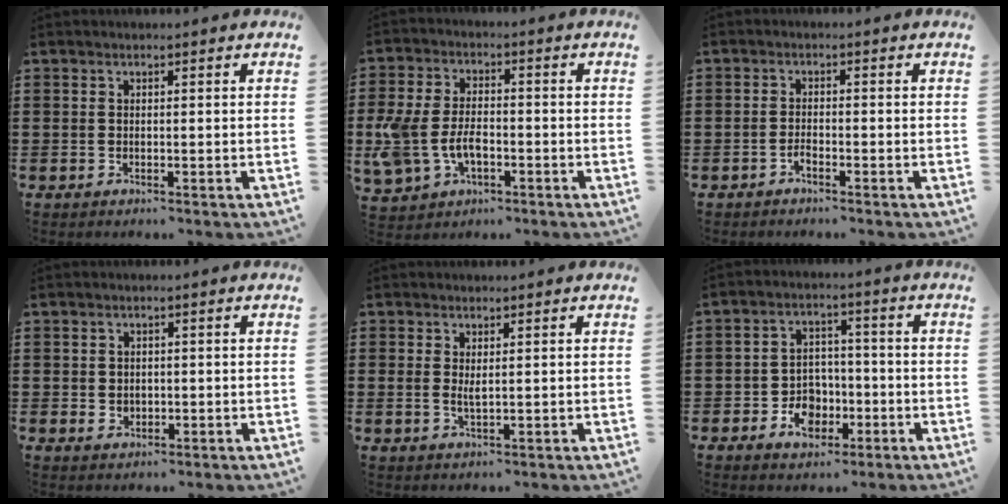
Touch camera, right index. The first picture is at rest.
{"total": 7.2, "force": [-1.8, 4.6, 5.2], "torque": [-0.134, 0.001, -0.040]}
{"total": 1.2, "force": [-1.1, 0.3, 0.4], "torque": [-0.011, -0.002, -0.020]}
{"total": 1.5, "force": [0.4, 1.4, 0.5], "torque": [-0.013, 0.008, 0.005]}
{"total": 1.6, "force": [0.9, 0.4, 1.3], "torque": [-0.027, 0.002, 0.016]}
{"total": 5.6, "force": [-2.3, 4.3, 2.7], "torque": [-0.050, 0.015, -0.040]}